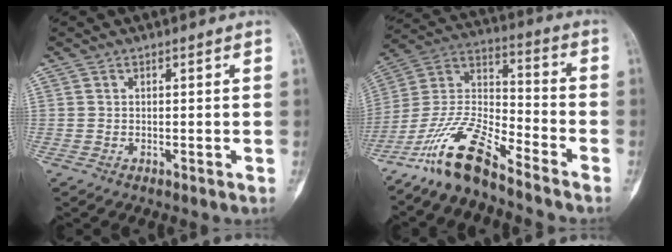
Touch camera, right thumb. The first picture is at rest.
{"total": 14.0, "force": [-11.0, 3.2, 8.0], "torque": [-0.164, 0.076, -0.217]}